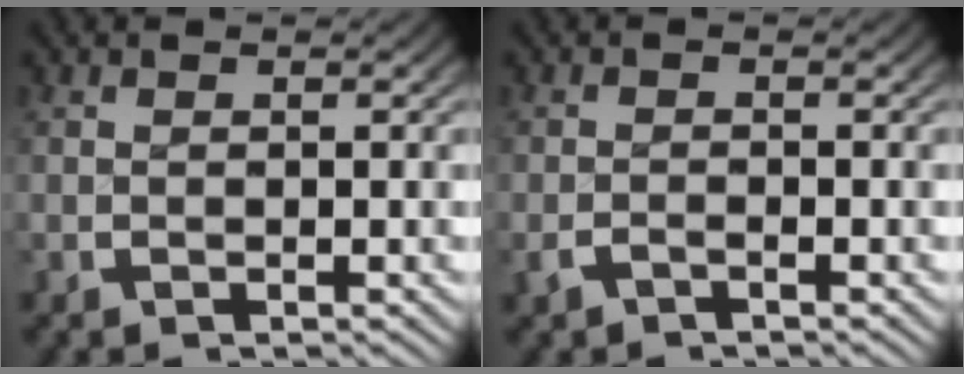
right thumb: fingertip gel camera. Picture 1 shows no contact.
{"total": 1.2, "force": [-1.1, 0.2, 0.0], "torque": [-0.008, -0.004, -0.020]}